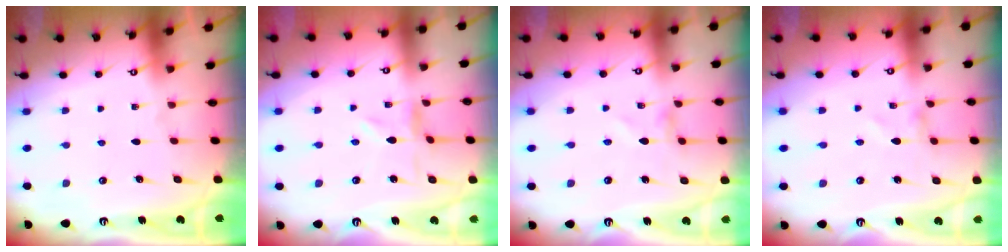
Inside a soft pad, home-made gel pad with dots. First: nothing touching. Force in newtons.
{"total": 0.0}
{"total": 0.0}
{"total": 1.1, "press": 1.1, "slide": 0.1}